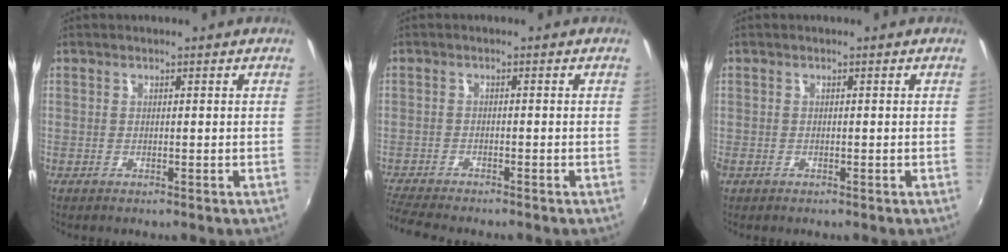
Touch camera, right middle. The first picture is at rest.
{"total": 6.4, "force": [-6.0, 0.3, 2.4], "torque": [-0.071, -0.027, -0.106]}
{"total": 1.0, "force": [-0.6, 0.7, 0.3], "torque": [-0.008, -0.004, -0.012]}